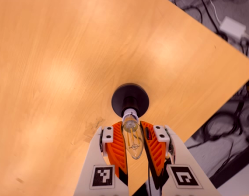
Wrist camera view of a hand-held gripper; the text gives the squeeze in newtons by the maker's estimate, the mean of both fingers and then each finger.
{"total": 20.3, "left": 19.9, "right": 20.8}